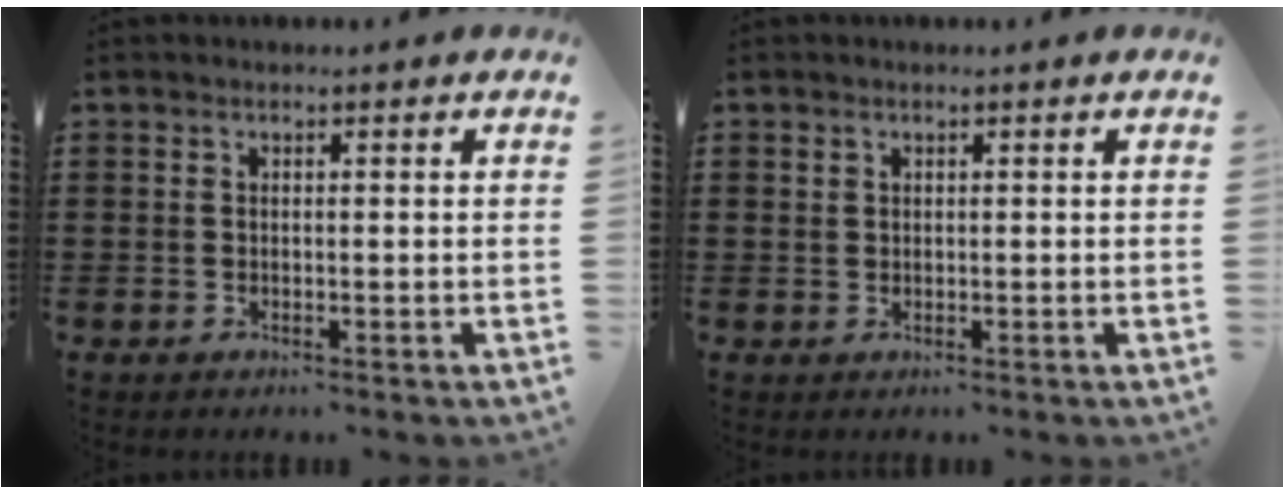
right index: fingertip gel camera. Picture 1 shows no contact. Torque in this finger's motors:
{"motor_torque": [-0.74, 0.74, -0.03, -0.01]}